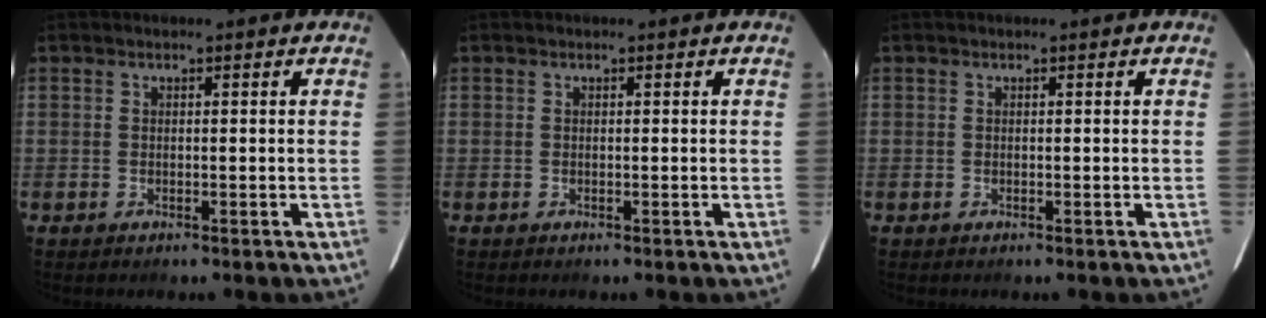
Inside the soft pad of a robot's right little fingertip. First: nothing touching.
{"total": 0.0}
{"total": 0.0}